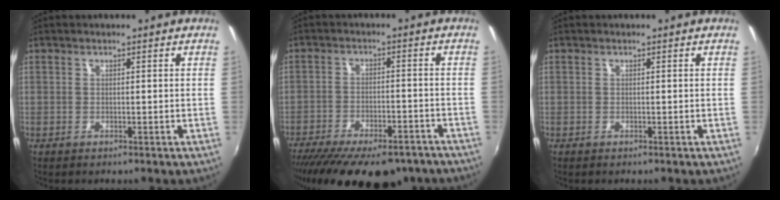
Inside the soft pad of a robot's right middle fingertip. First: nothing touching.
{"total": 22.3, "force": [-17.3, 8.3, 11.3], "torque": [-0.220, -0.032, -0.236]}
{"total": 0.0}